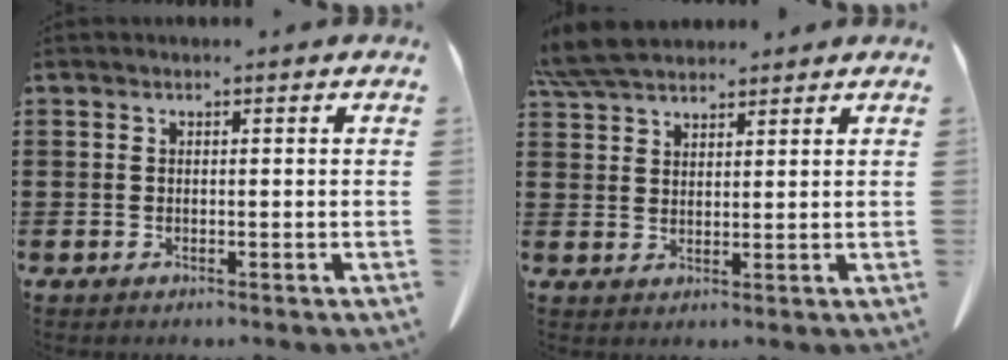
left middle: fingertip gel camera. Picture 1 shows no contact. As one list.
[{"total": 6.1, "force": [5.4, 1.5, 2.3], "torque": [-0.061, -0.006, 0.105]}]